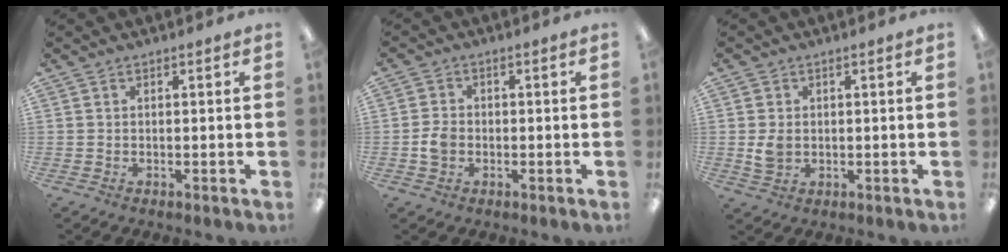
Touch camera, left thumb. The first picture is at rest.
{"total": 3.6, "force": [-0.8, 2.9, 2.0], "torque": [-0.034, 0.007, -0.013]}
{"total": 3.7, "force": [0.1, 3.1, 2.0], "torque": [-0.029, 0.003, 0.001]}